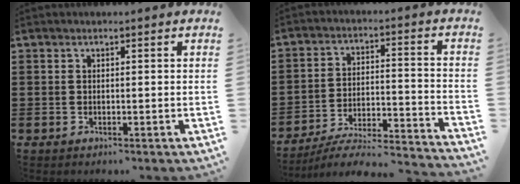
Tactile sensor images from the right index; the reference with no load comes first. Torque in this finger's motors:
{"motor_torque": [0.44, 1.13, -0.96, -0.21]}